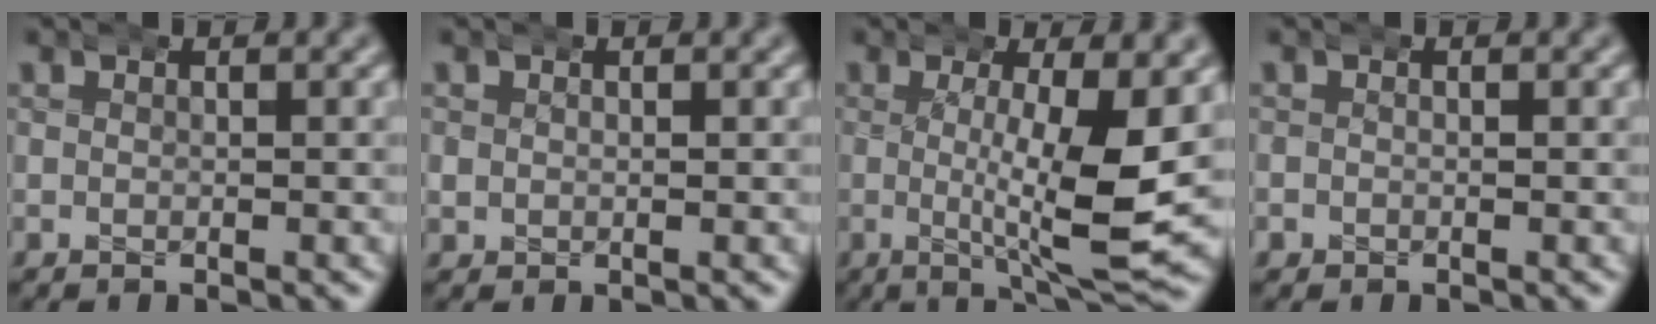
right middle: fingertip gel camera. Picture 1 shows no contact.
{"total": 1.1, "force": [0.1, 1.1, -0.1], "torque": [-0.011, 0.000, 0.003]}
{"total": 7.4, "force": [0.3, 0.7, 7.3], "torque": [-0.113, -0.009, 0.010]}
{"total": 1.0, "force": [-0.2, 0.9, -0.3], "torque": [-0.011, 0.001, -0.005]}